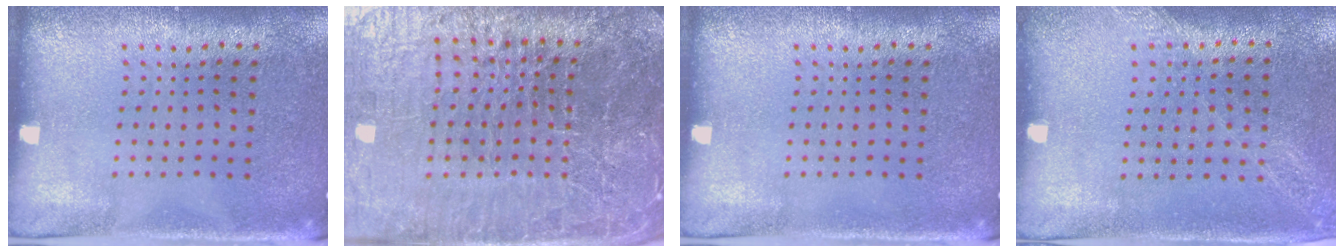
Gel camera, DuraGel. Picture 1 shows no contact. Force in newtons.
{"total": 7.5, "press": 6.5, "slide": 3.9}
{"total": 0.0}
{"total": 1.1, "press": 1.1, "slide": 0.2}